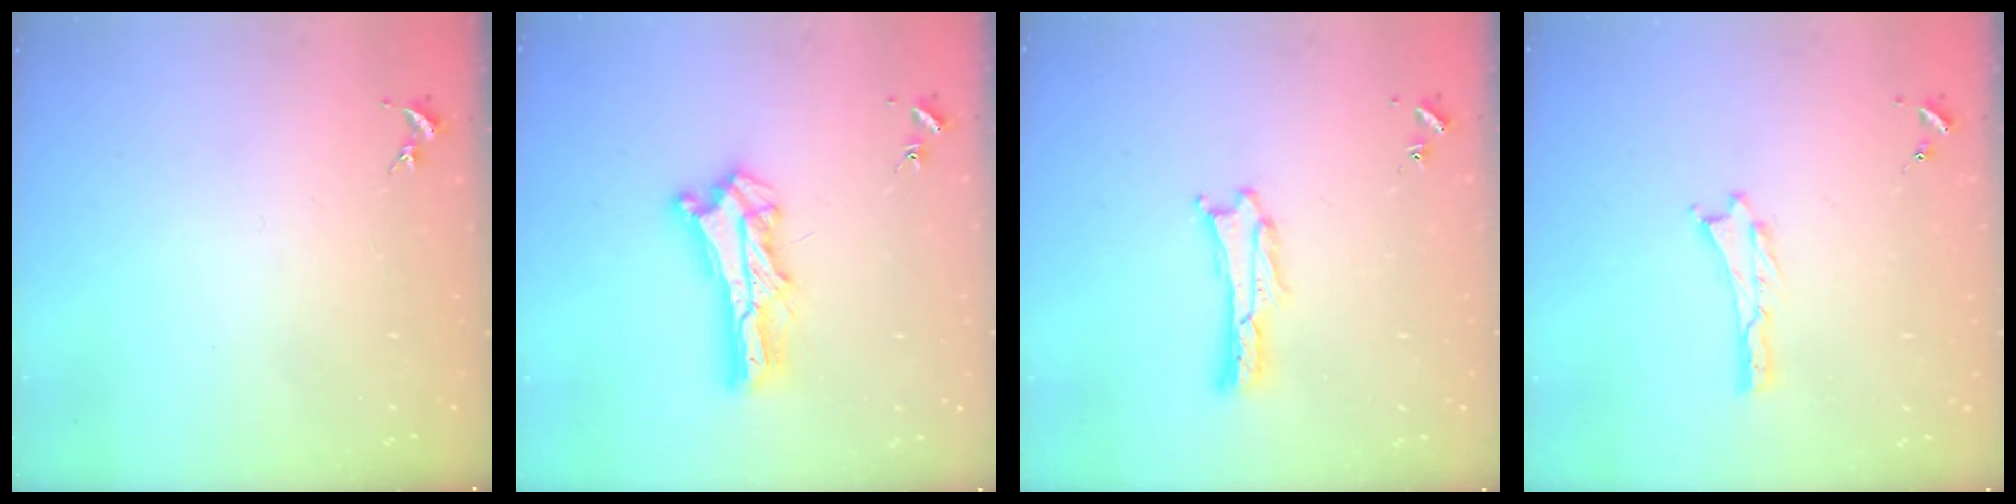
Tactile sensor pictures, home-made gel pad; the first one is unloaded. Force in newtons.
{"total": 8.1, "press": 8.1, "slide": 0.5}
{"total": 1.5, "press": 1.4, "slide": 0.2}
{"total": 0.0}